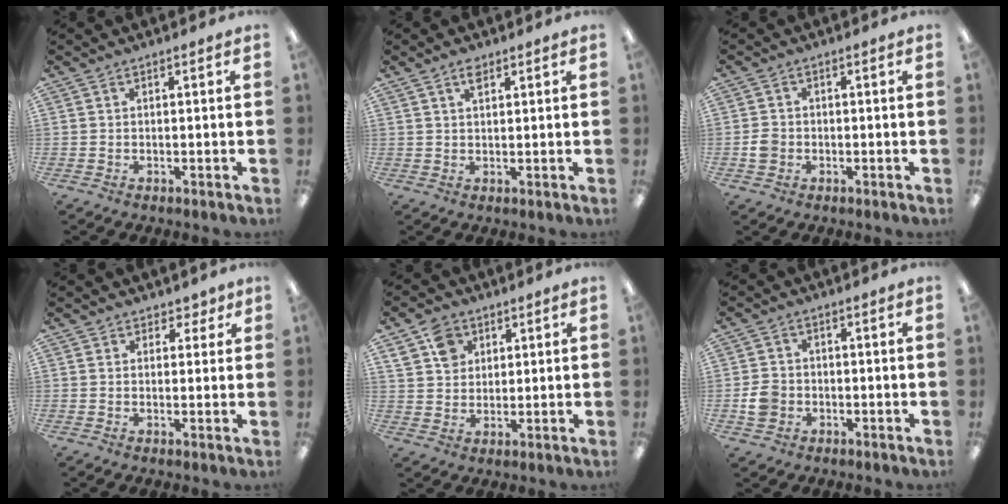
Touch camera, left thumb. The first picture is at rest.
{"total": 3.1, "force": [2.0, 1.3, 2.0], "torque": [-0.036, -0.001, 0.034]}
{"total": 2.6, "force": [-0.6, 2.2, 1.2], "torque": [-0.021, 0.004, -0.012]}
{"total": 2.9, "force": [1.8, 2.2, 0.5], "torque": [0.003, -0.002, 0.031]}
{"total": 7.5, "force": [3.9, 5.8, 2.7], "torque": [-0.048, 0.003, 0.072]}
{"total": 4.4, "force": [-1.0, 3.8, 1.9], "torque": [-0.031, 0.004, -0.020]}